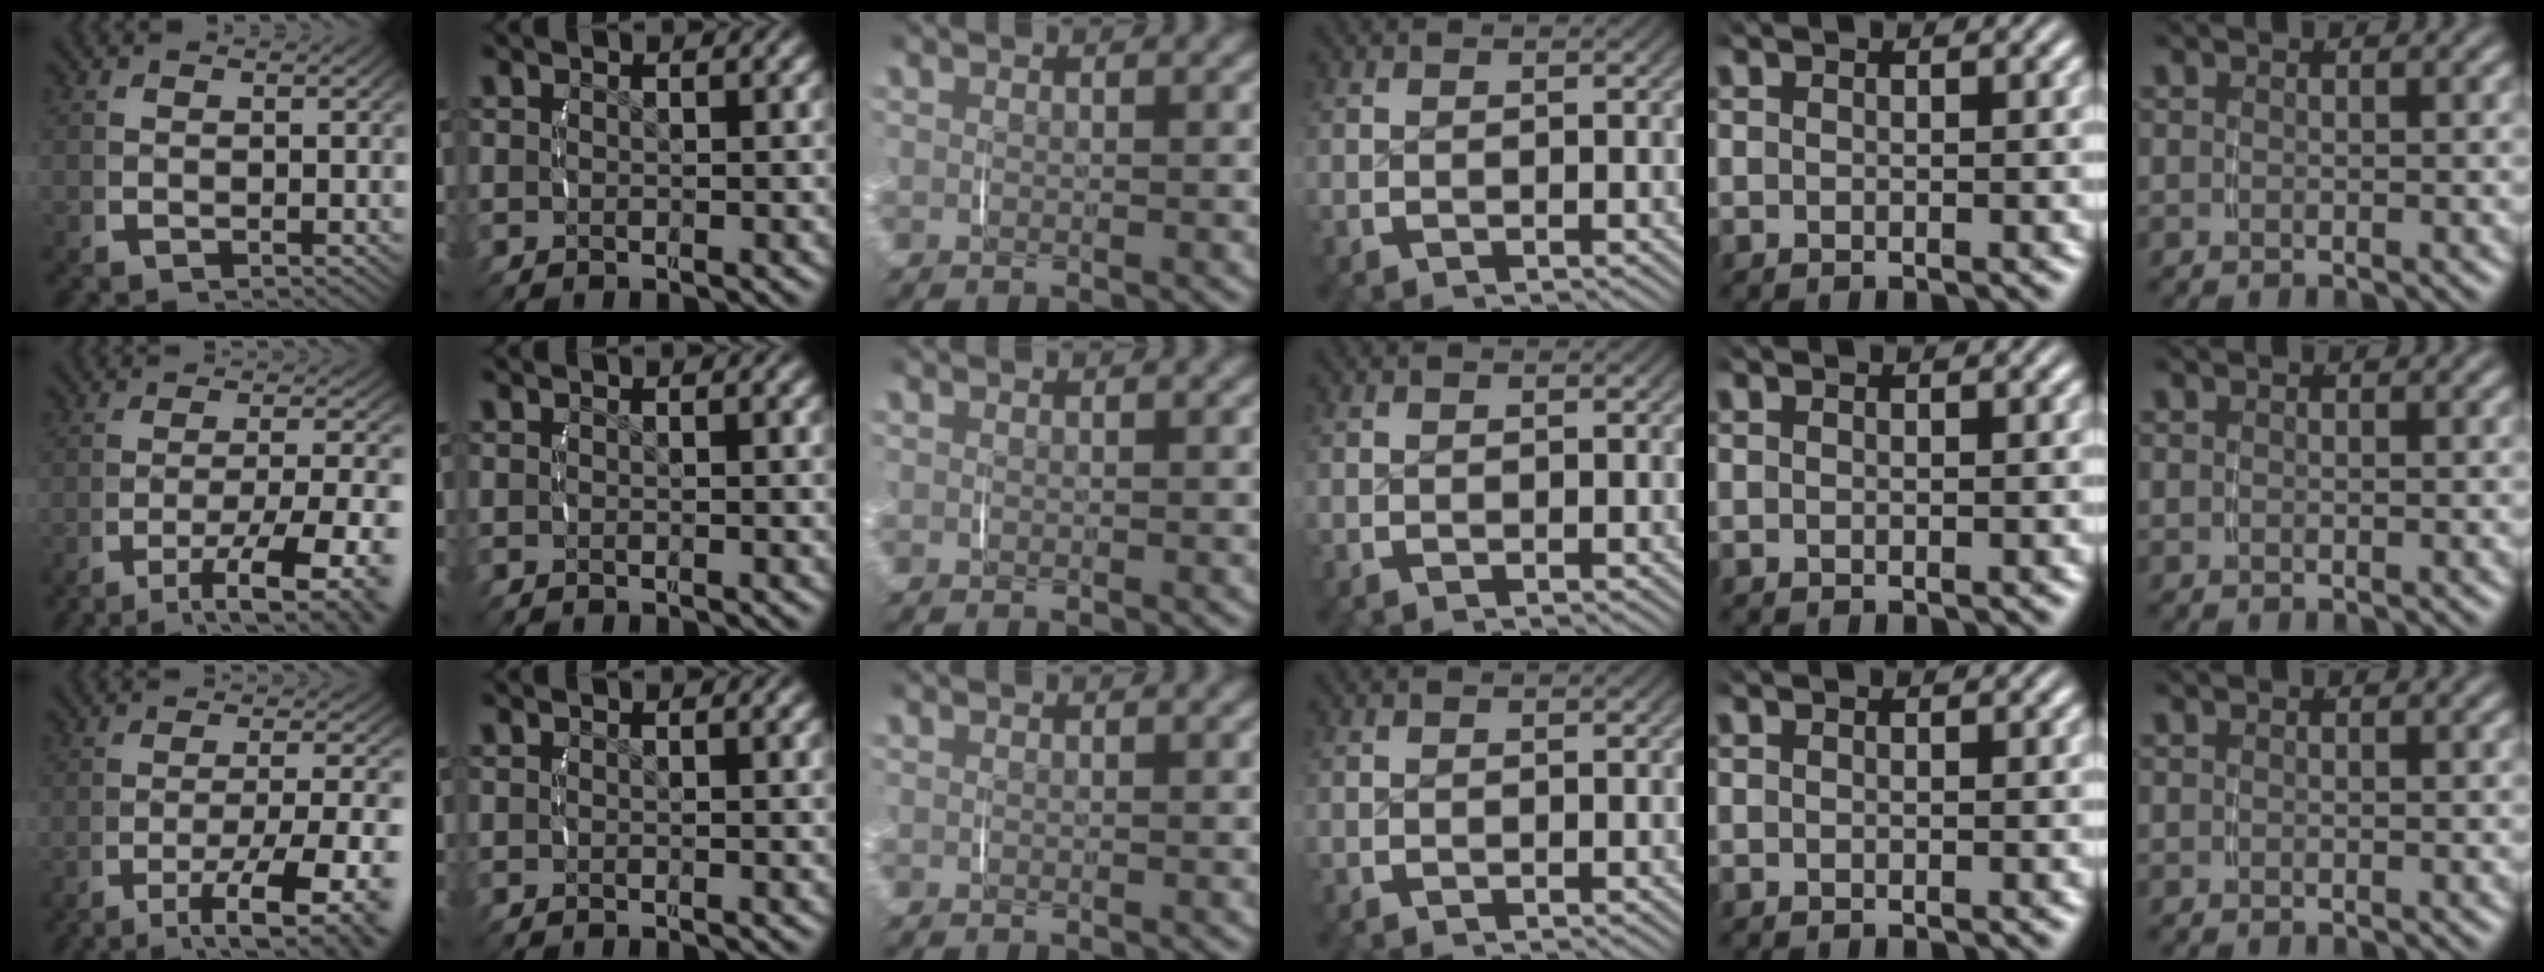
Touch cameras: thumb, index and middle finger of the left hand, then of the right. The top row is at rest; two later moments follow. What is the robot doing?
{"motion": "lift_and_place", "object": "jewelry box"}